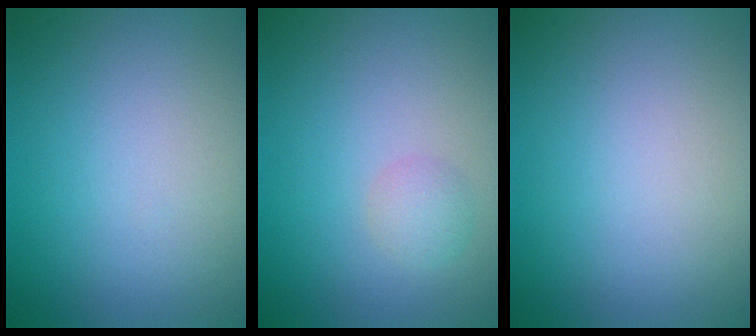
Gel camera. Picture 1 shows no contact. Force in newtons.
{"total": 1.4, "press": 1.4, "slide": 0.1}
{"total": 0.0}